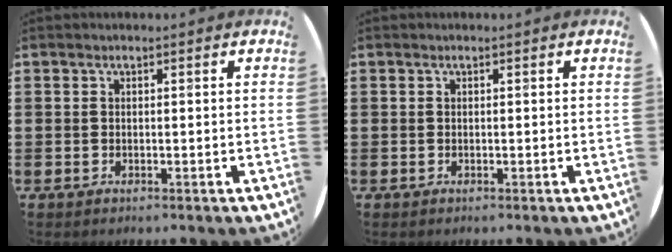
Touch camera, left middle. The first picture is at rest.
{"total": 0.0}